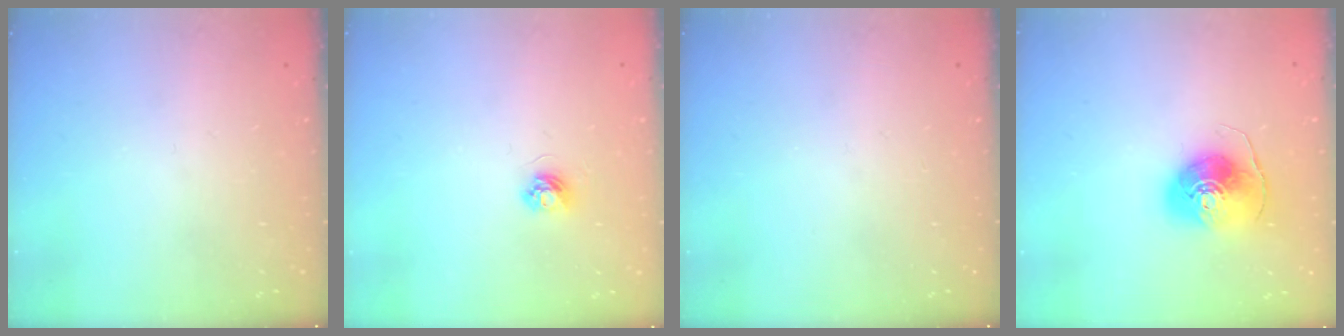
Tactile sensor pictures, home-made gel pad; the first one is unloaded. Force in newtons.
{"total": 3.6, "press": 3.6, "slide": 0.5}
{"total": 0.0}
{"total": 9.9, "press": 9.8, "slide": 1.1}